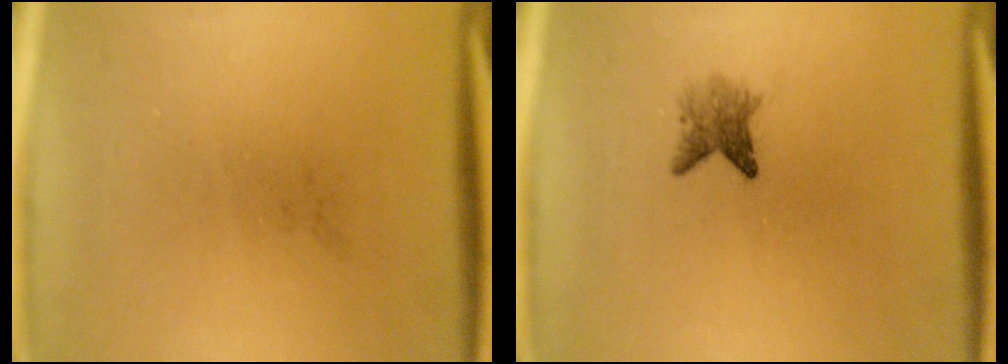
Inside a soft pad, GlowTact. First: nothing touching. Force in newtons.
{"total": 2.5}